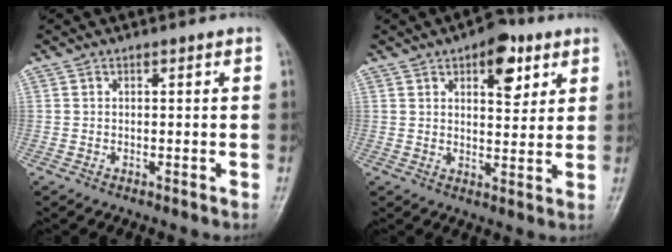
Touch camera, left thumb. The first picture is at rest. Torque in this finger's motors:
{"motor_torque": [1.13, 0.77, 0.66, -0.61, 0.20]}